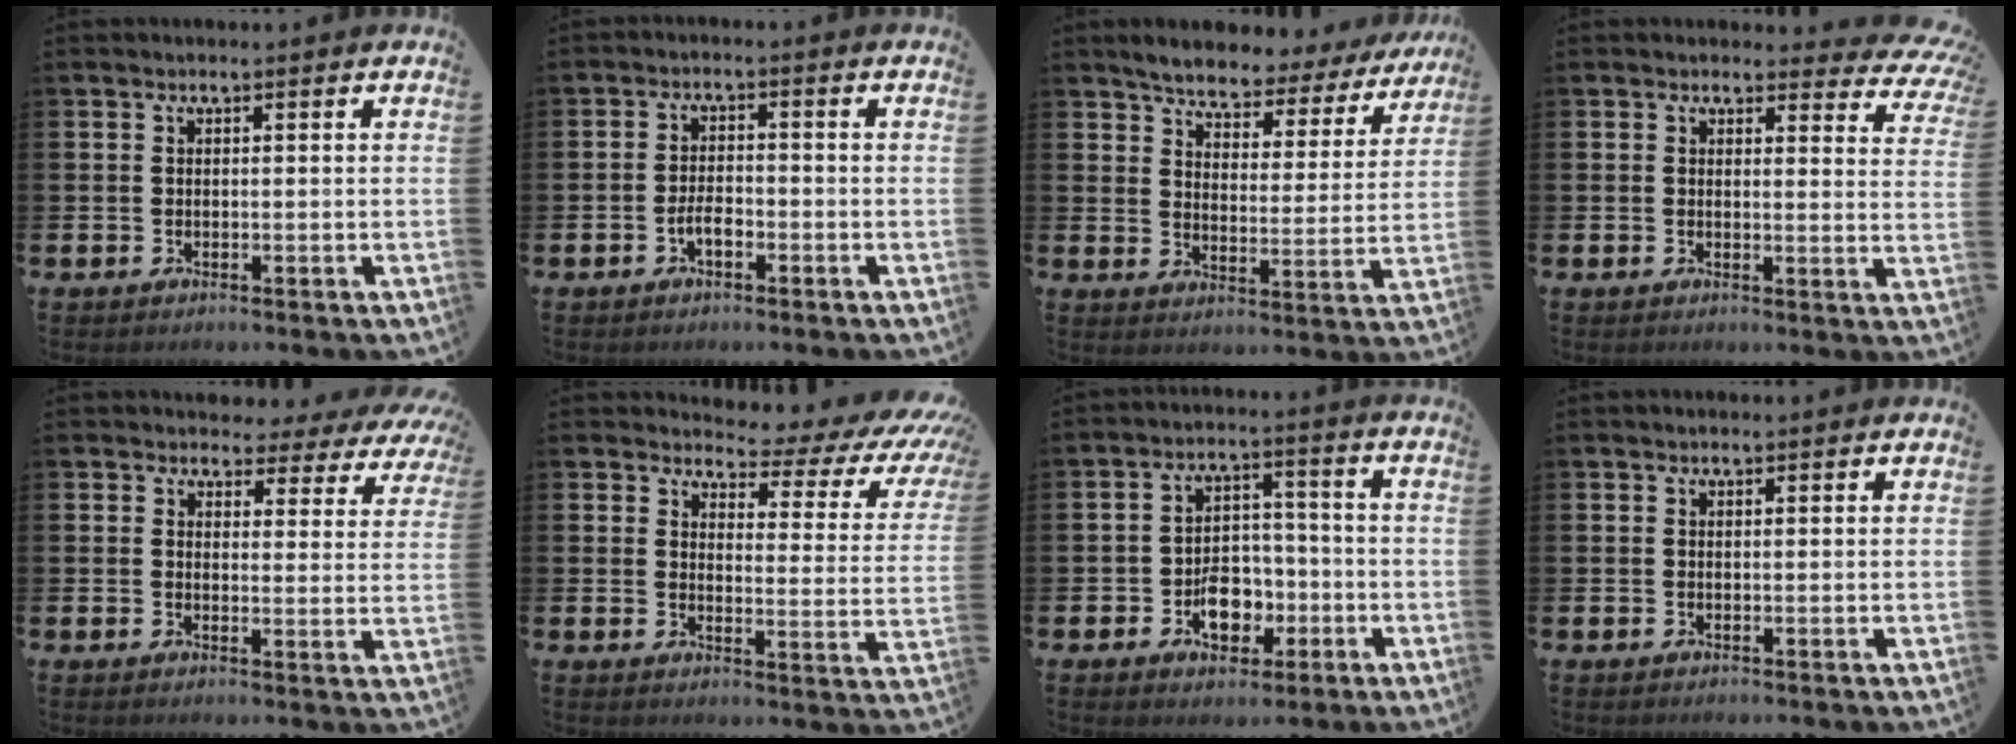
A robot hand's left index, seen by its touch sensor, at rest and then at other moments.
{"total": 2.5, "force": [-1.0, 1.2, 2.0], "torque": [-0.037, 0.005, -0.020]}
{"total": 4.7, "force": [4.5, 1.0, 0.9], "torque": [-0.047, -0.033, 0.072]}
{"total": 2.7, "force": [2.3, 1.3, 0.3], "torque": [0.002, -0.017, 0.035]}
{"total": 3.1, "force": [2.6, 1.7, 0.3], "torque": [-0.010, -0.023, 0.039]}
{"total": 4.1, "force": [3.2, 1.9, 1.6], "torque": [-0.030, -0.037, 0.043]}
{"total": 6.0, "force": [-2.2, 4.2, 3.6], "torque": [-0.054, 0.011, -0.042]}
{"total": 0.5, "force": [0.5, 0.1, 0.1], "torque": [0.007, -0.002, 0.007]}